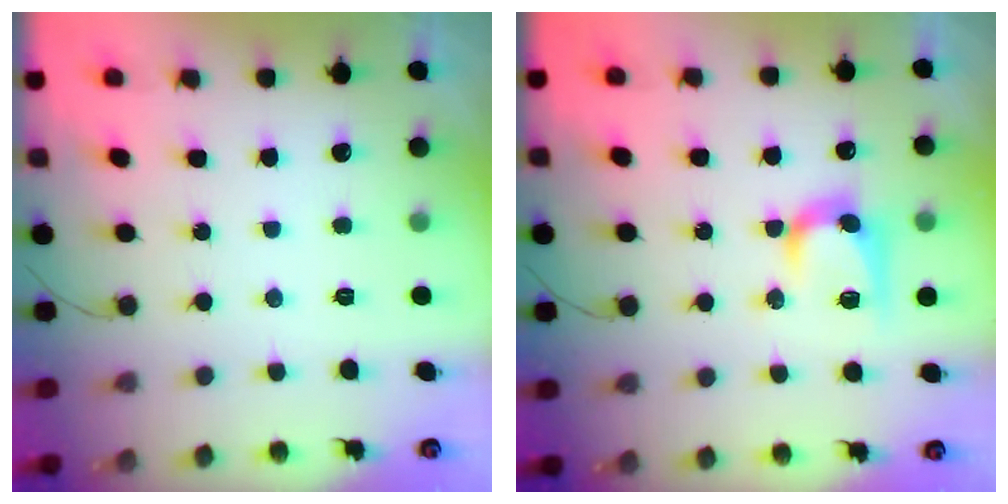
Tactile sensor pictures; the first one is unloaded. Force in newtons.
{"total": 10.3, "press": 10.3, "slide": 0.6}